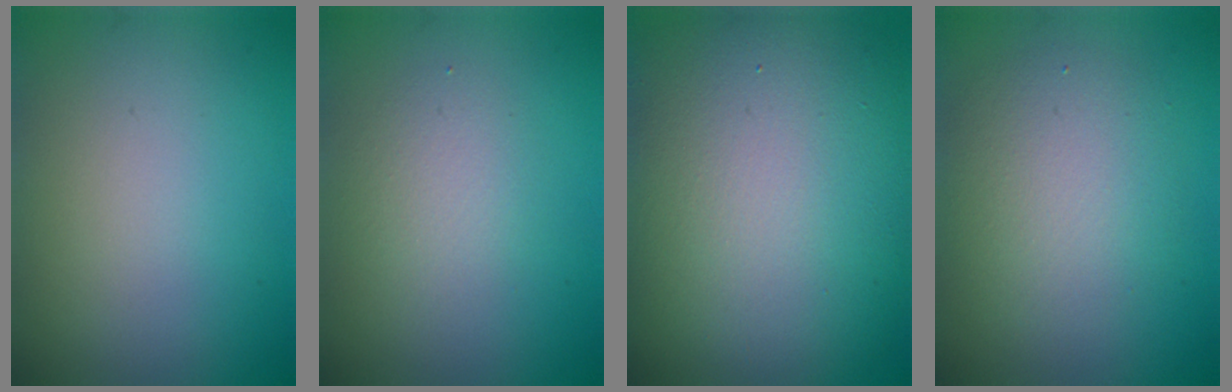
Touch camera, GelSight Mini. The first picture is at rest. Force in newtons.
{"total": 2.1, "press": 2.1, "slide": 0.1}
{"total": 16.3, "press": 16.2, "slide": 1.1}
{"total": 4.0, "press": 4.0, "slide": 0.2}